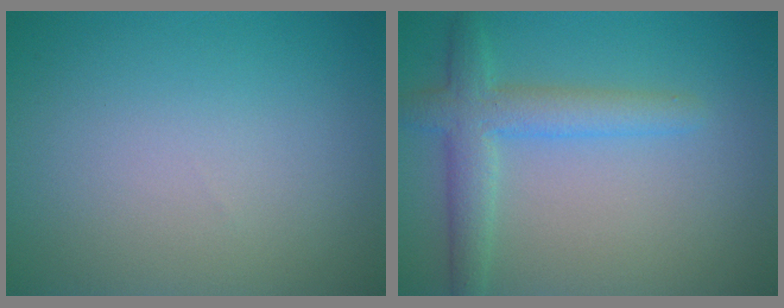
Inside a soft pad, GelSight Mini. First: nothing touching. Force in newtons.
{"total": 2.9, "press": 2.9, "slide": 0.1}